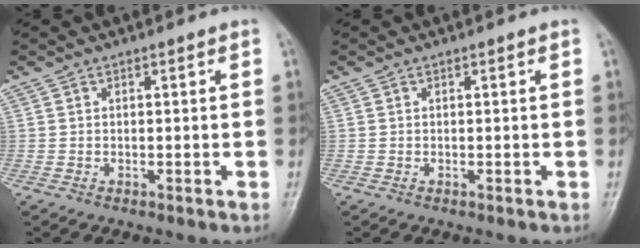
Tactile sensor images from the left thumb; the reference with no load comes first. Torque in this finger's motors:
{"motor_torque": [0.00, 0.00, 0.00, 0.00, 0.00]}